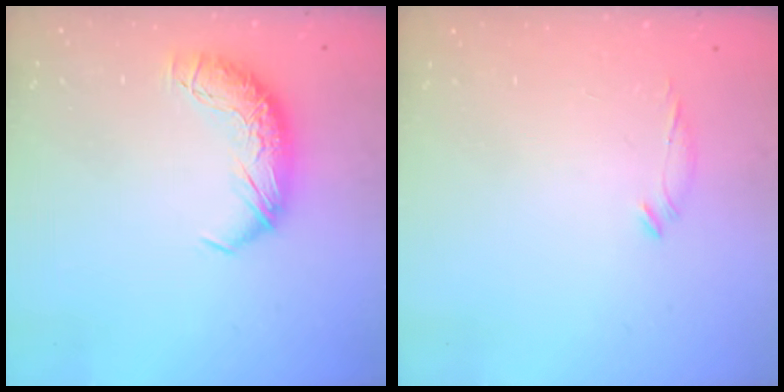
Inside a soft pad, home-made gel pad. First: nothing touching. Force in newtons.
{"total": 5.6, "press": 5.5, "slide": 0.9}